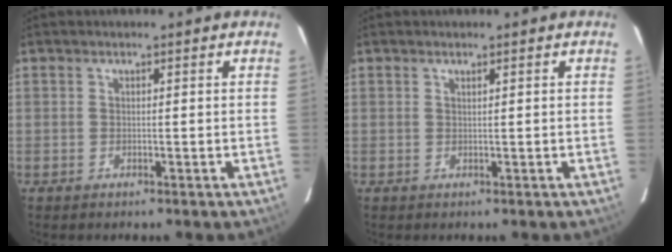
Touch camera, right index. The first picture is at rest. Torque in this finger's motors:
{"motor_torque": [-0.07, 0.07, -0.04, -0.01]}